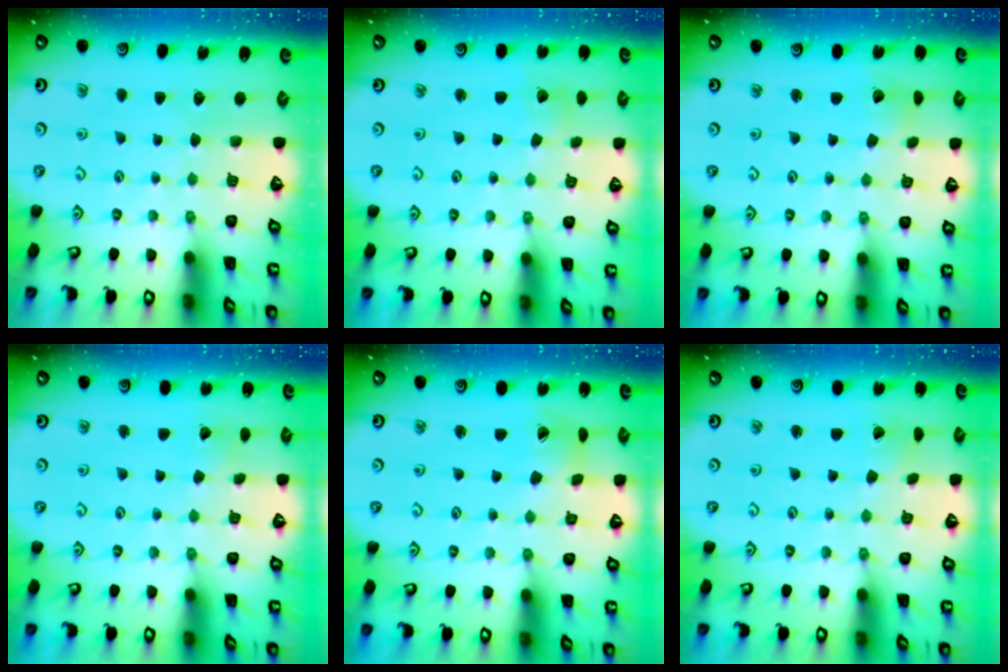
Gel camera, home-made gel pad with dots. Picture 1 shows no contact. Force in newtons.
{"total": 2.0, "press": 2.0, "slide": 0.1}
{"total": 2.4, "press": 2.4, "slide": 0.3}
{"total": 2.6, "press": 2.6, "slide": 0.3}
{"total": 3.7, "press": 3.7, "slide": 0.5}
{"total": 0.6, "press": 0.6, "slide": 0.0}